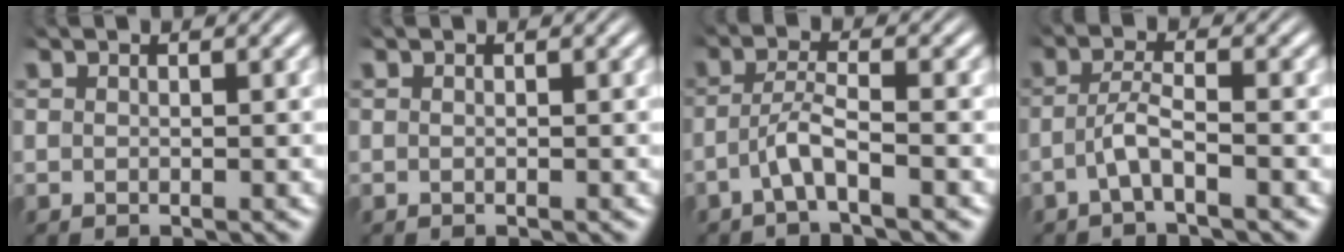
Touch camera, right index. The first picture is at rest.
{"total": 0.0}
{"total": 3.0, "force": [-2.0, 0.4, 2.2], "torque": [-0.048, -0.003, -0.035]}
{"total": 2.8, "force": [-1.9, 0.4, 2.0], "torque": [-0.045, -0.003, -0.033]}